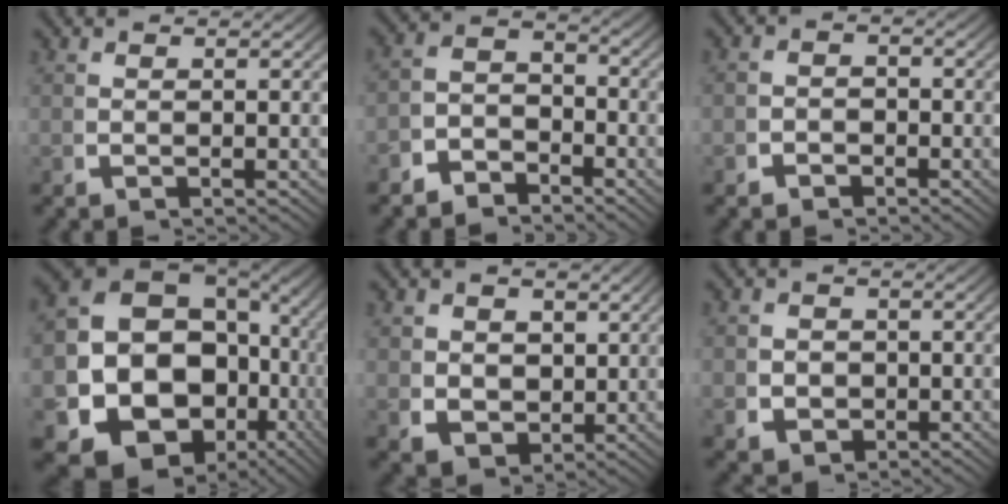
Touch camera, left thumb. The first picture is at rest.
{"total": 4.8, "force": [-2.9, 3.3, 2.0], "torque": [-0.013, -0.012, -0.054]}
{"total": 2.0, "force": [-1.4, 1.3, 0.4], "torque": [0.000, -0.007, -0.027]}
{"total": 21.4, "force": [-4.3, 16.6, 12.8], "torque": [-0.290, -0.087, -0.054]}
{"total": 5.3, "force": [0.5, 4.4, 2.9], "torque": [-0.064, -0.036, 0.028]}
{"total": 3.7, "force": [-0.5, 3.2, 1.7], "torque": [-0.032, -0.014, -0.003]}